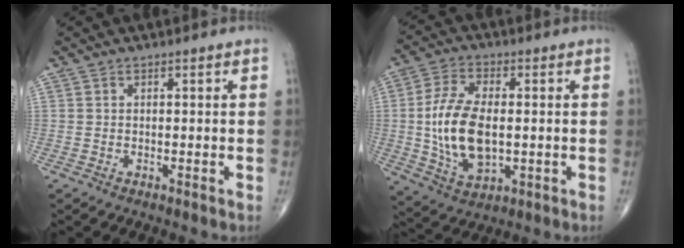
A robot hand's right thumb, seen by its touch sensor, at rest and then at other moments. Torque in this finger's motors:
{"motor_torque": [-0.19, 1.46, 0.86, 0.69, 0.45]}